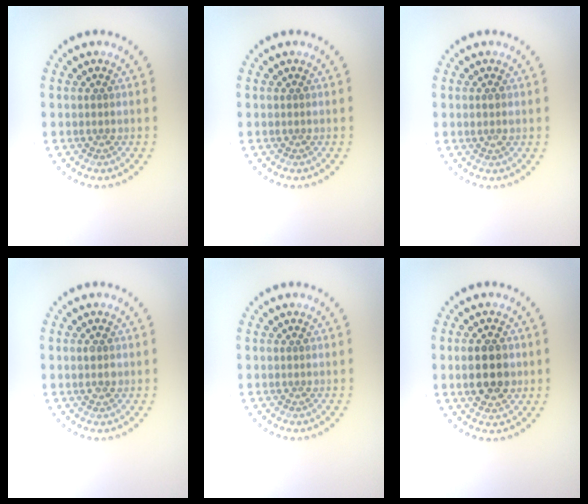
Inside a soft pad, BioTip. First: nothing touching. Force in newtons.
{"total": 0.0}
{"total": 0.9, "press": 0.8, "slide": 0.4}
{"total": 1.0, "press": 1.0, "slide": 0.1}
{"total": 0.0}
{"total": 4.6, "press": 4.6, "slide": 0.2}